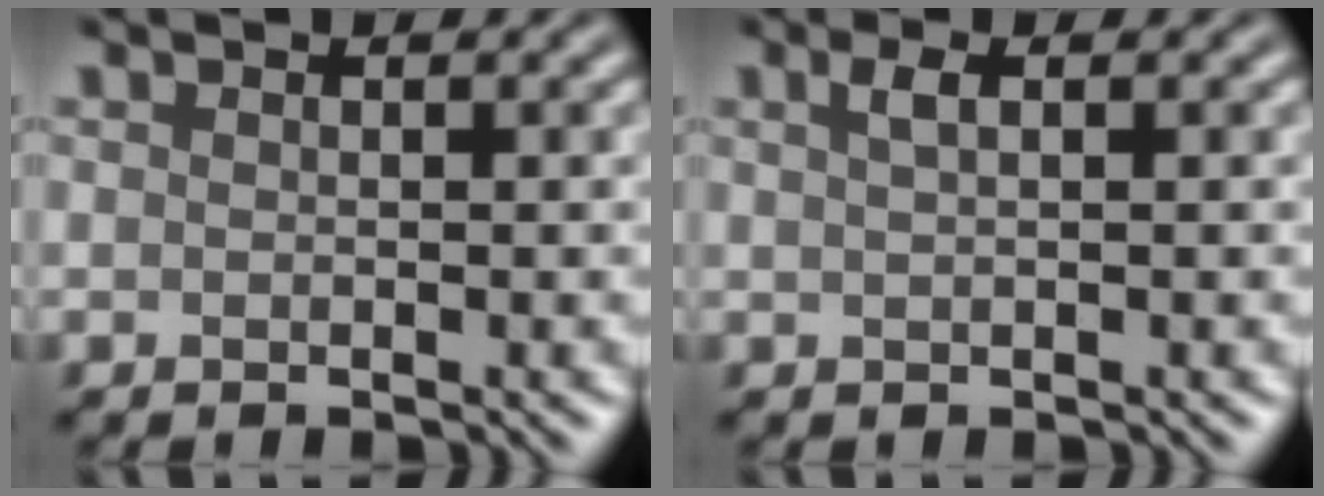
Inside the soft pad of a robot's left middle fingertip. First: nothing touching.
{"total": 1.4, "force": [0.5, 0.5, 1.2], "torque": [-0.023, 0.003, 0.011]}